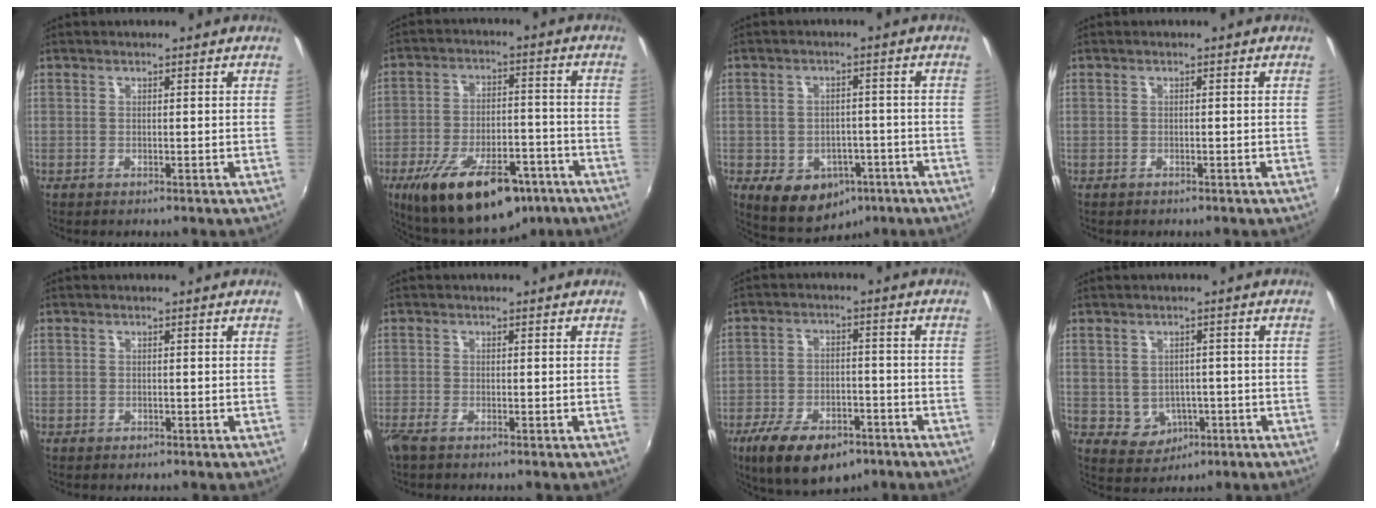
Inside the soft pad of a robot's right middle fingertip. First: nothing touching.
{"total": 21.1, "force": [-13.4, 9.0, 13.7], "torque": [-0.247, -0.023, -0.194]}
{"total": 10.9, "force": [-5.3, 8.1, 5.1], "torque": [-0.107, 0.004, -0.055]}
{"total": 0.7, "force": [-0.6, 0.4, 0.1], "torque": [-0.005, -0.002, -0.010]}
{"total": 0.6, "force": [-0.4, 0.4, 0.0], "torque": [0.001, -0.003, -0.007]}
{"total": 2.2, "force": [-1.6, 0.3, 1.4], "torque": [-0.031, -0.009, -0.033]}
{"total": 14.6, "force": [-9.4, 7.0, 8.8], "torque": [-0.189, -0.026, -0.150]}
{"total": 5.3, "force": [-1.2, 4.8, 1.7], "torque": [-0.045, 0.005, -0.001]}